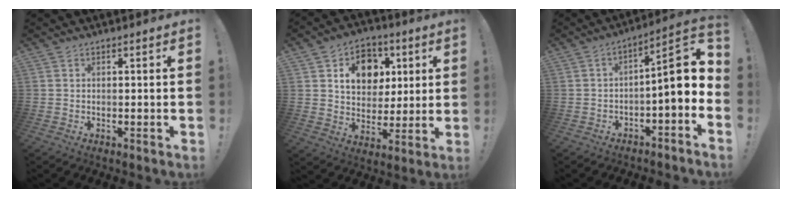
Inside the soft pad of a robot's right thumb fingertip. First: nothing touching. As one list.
[{"total": 13.2, "force": [5.3, 10.1, 6.5], "torque": [-0.085, -0.022, 0.101]}, {"total": 10.3, "force": [0.1, 2.5, 10.0], "torque": [-0.147, -0.005, -0.005]}]